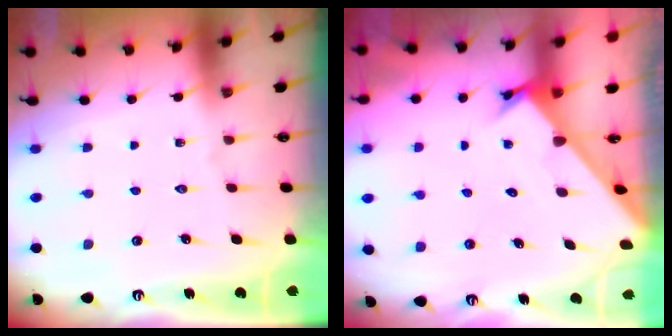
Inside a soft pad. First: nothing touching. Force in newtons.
{"total": 2.3, "press": 2.3, "slide": 0.2}